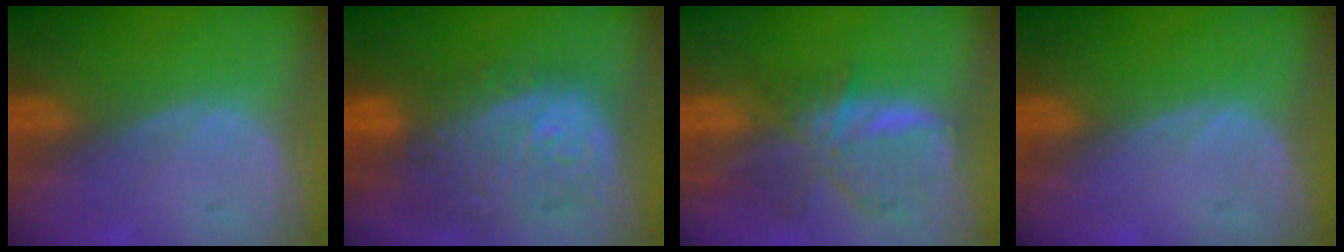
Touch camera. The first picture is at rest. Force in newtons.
{"total": 12.1, "press": 10.8, "slide": 5.5}
{"total": 8.8, "press": 7.7, "slide": 4.4}
{"total": 0.0}